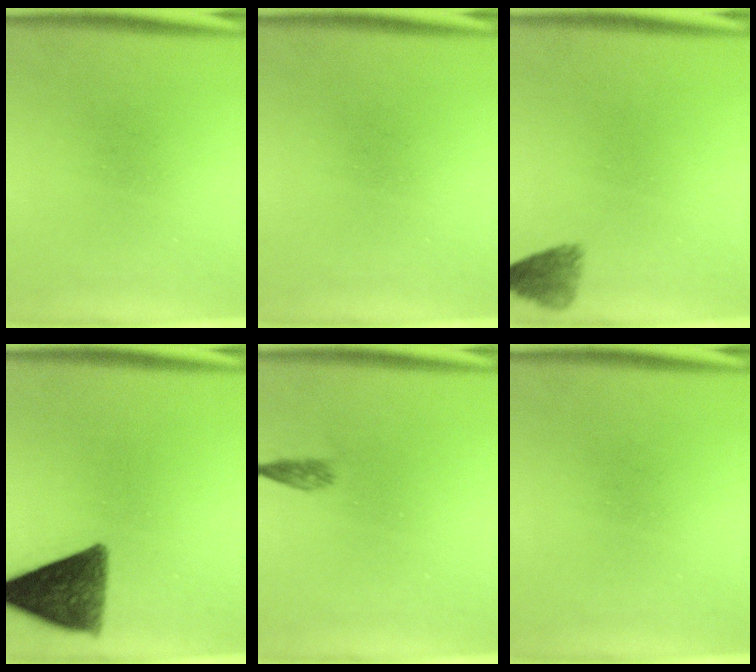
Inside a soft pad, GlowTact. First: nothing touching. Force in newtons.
{"total": 0.0}
{"total": 3.0}
{"total": 10.7}
{"total": 1.3}
{"total": 0.0}